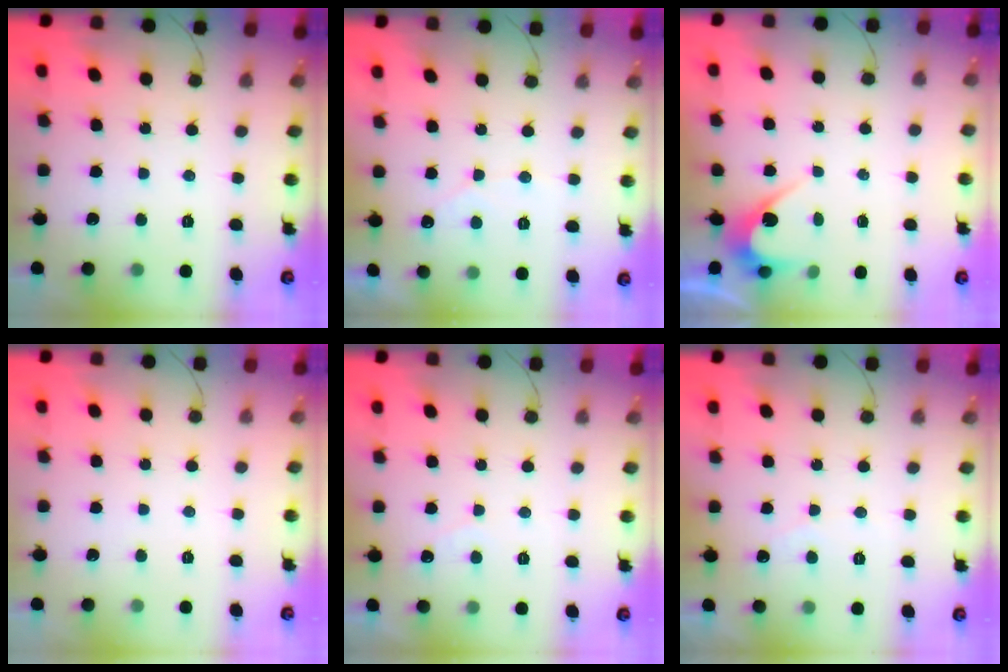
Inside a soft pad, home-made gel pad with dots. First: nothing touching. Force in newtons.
{"total": 3.0, "press": 3.0, "slide": 0.1}
{"total": 2.8, "press": 2.8, "slide": 0.1}
{"total": 0.0}
{"total": 2.2, "press": 2.2, "slide": 0.0}
{"total": 2.4, "press": 2.4, "slide": 0.2}